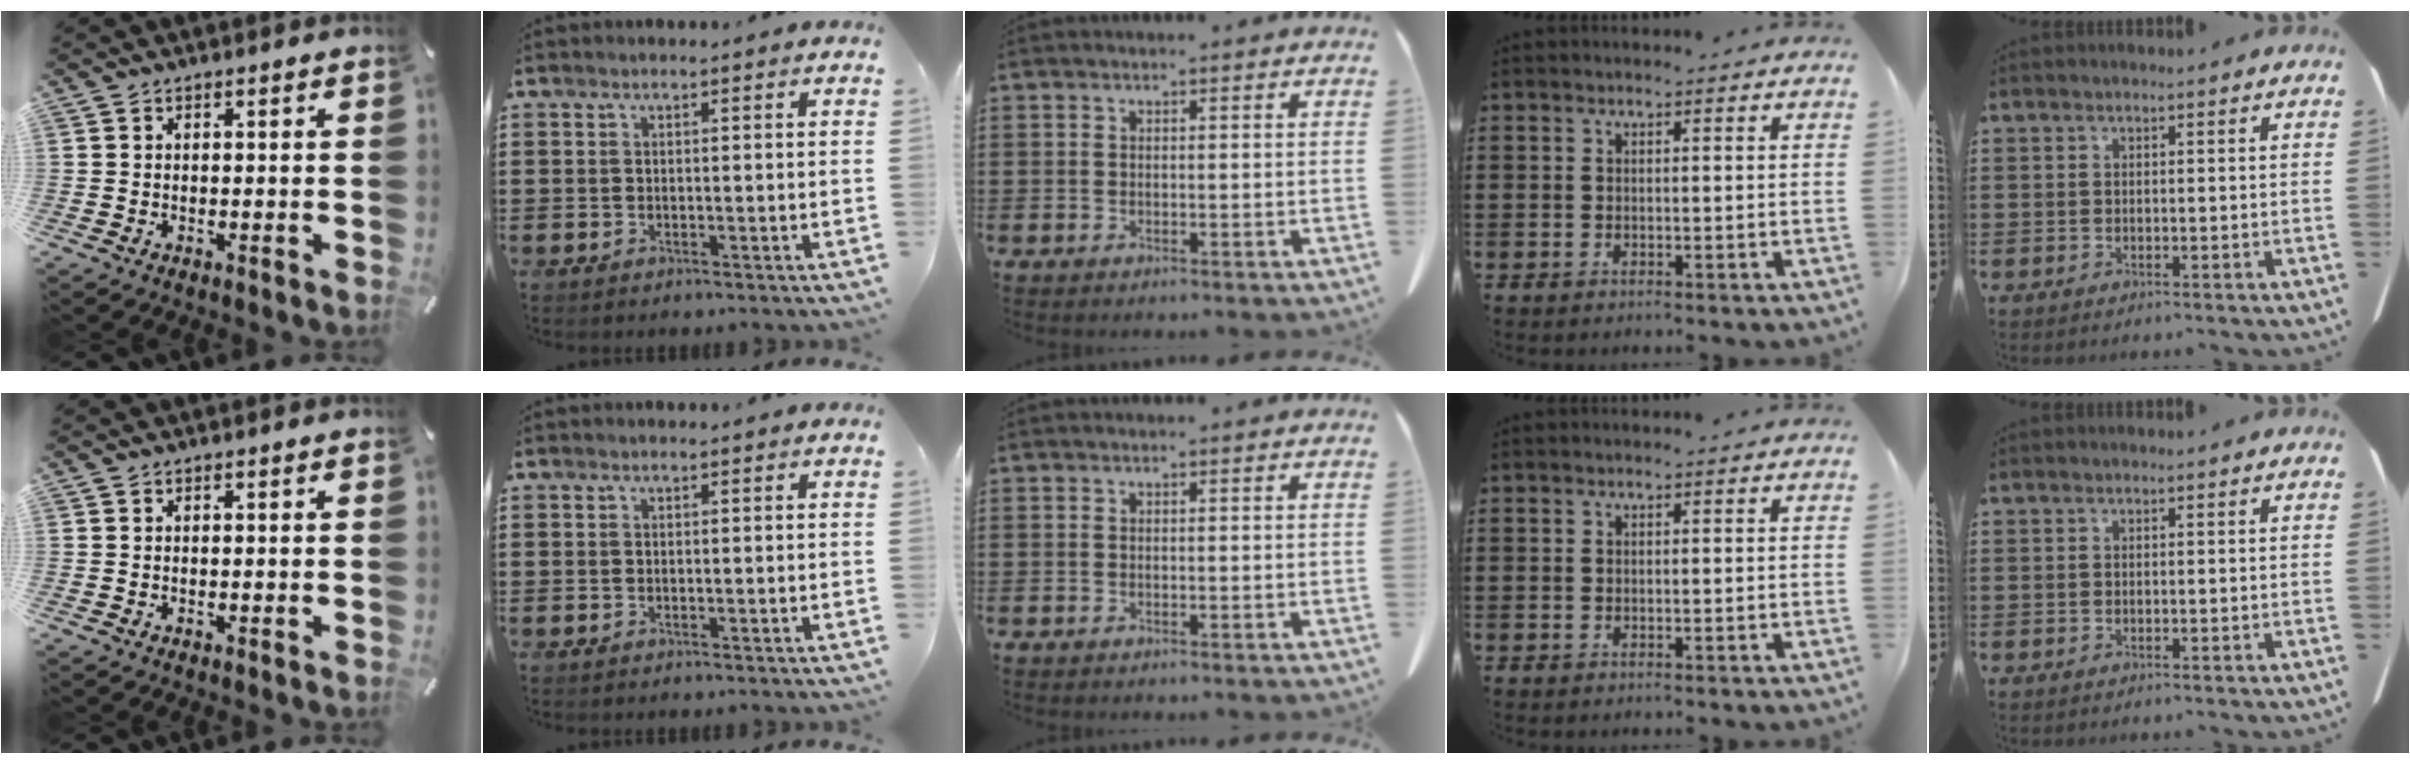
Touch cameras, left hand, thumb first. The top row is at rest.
{}